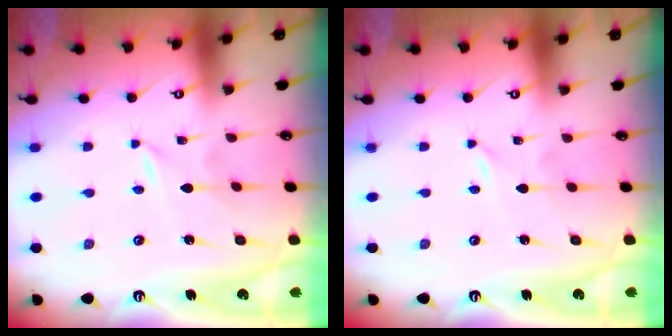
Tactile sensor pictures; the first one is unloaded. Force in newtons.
{"total": 0.0}